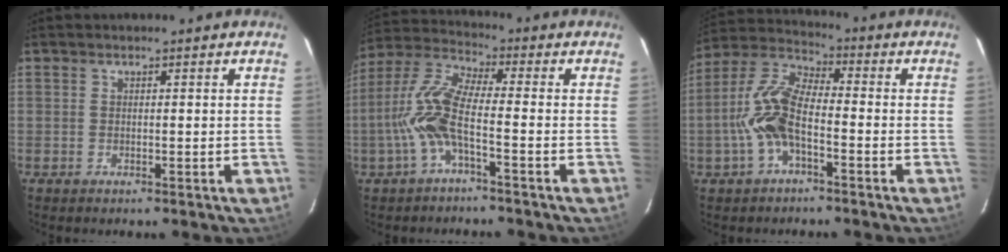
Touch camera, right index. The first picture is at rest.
{"total": 9.7, "force": [-2.9, 1.9, 9.1], "torque": [-0.213, 0.009, -0.059]}
{"total": 10.8, "force": [-3.1, 4.4, 9.3], "torque": [-0.206, 0.011, -0.064]}